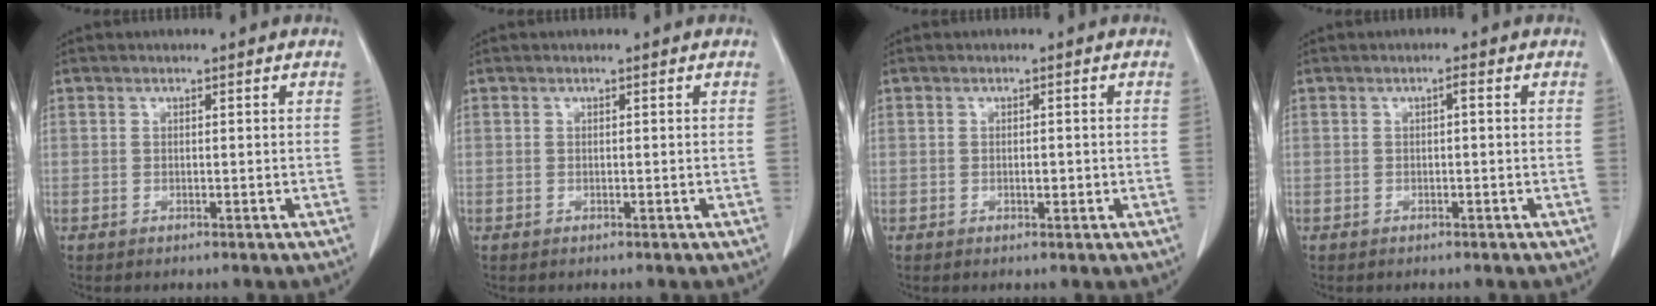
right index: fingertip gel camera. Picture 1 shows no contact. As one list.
[{"total": 0.0}, {"total": 1.1, "force": [-0.2, 0.5, 1.0], "torque": [-0.017, 0.000, -0.001]}, {"total": 0.8, "force": [0.1, 0.1, 0.8], "torque": [-0.012, 0.002, 0.001]}]